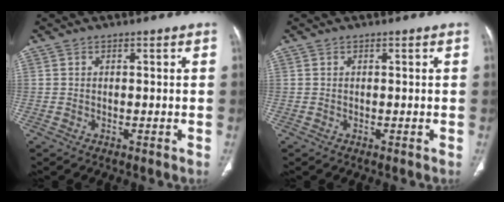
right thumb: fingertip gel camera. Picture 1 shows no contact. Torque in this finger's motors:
{"motor_torque": [0.00, 0.00, -0.06, -0.07, 0.03]}